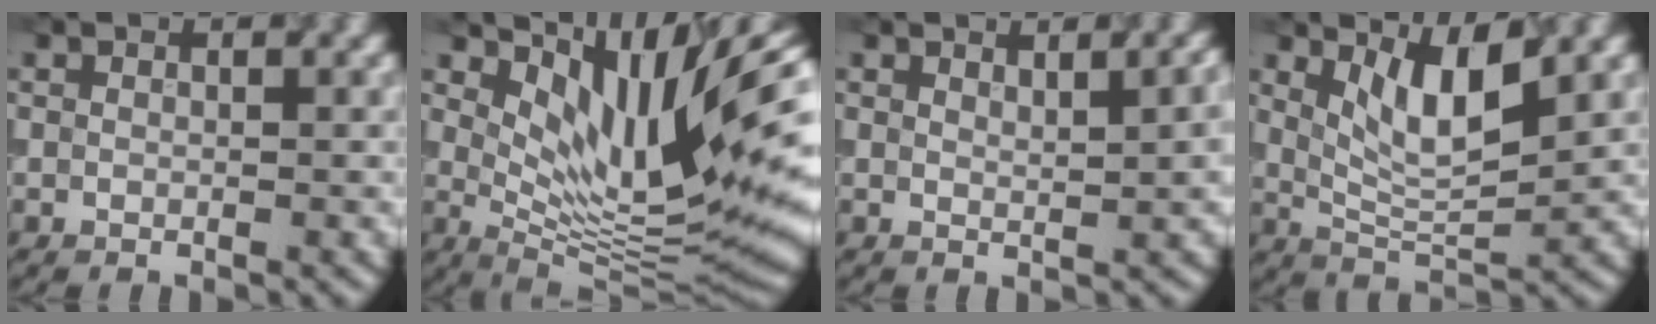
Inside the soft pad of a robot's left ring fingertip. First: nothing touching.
{"total": 10.9, "force": [5.2, 3.1, 9.1], "torque": [-0.148, -0.009, 0.103]}
{"total": 3.5, "force": [1.6, 1.0, 2.9], "torque": [-0.027, 0.011, 0.022]}
{"total": 4.9, "force": [2.3, 1.4, 4.1], "torque": [-0.079, -0.008, 0.047]}